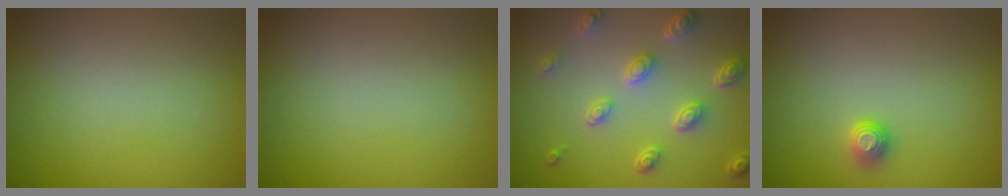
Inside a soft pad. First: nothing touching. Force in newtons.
{"total": 0.0}
{"total": 4.6, "press": 3.6, "slide": 2.8}
{"total": 1.2, "press": 1.0, "slide": 0.6}